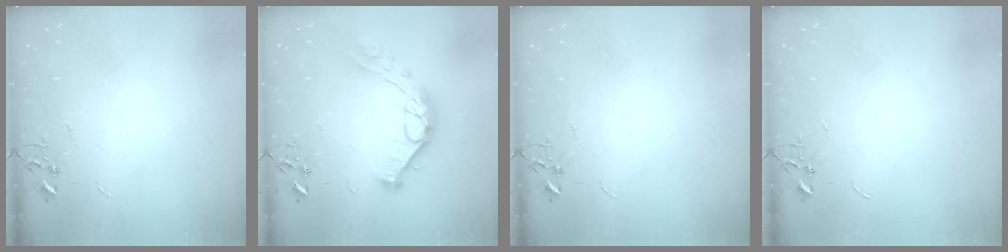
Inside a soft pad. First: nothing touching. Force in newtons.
{"total": 14.3, "press": 14.2, "slide": 1.1}
{"total": 0.0}
{"total": 0.0}